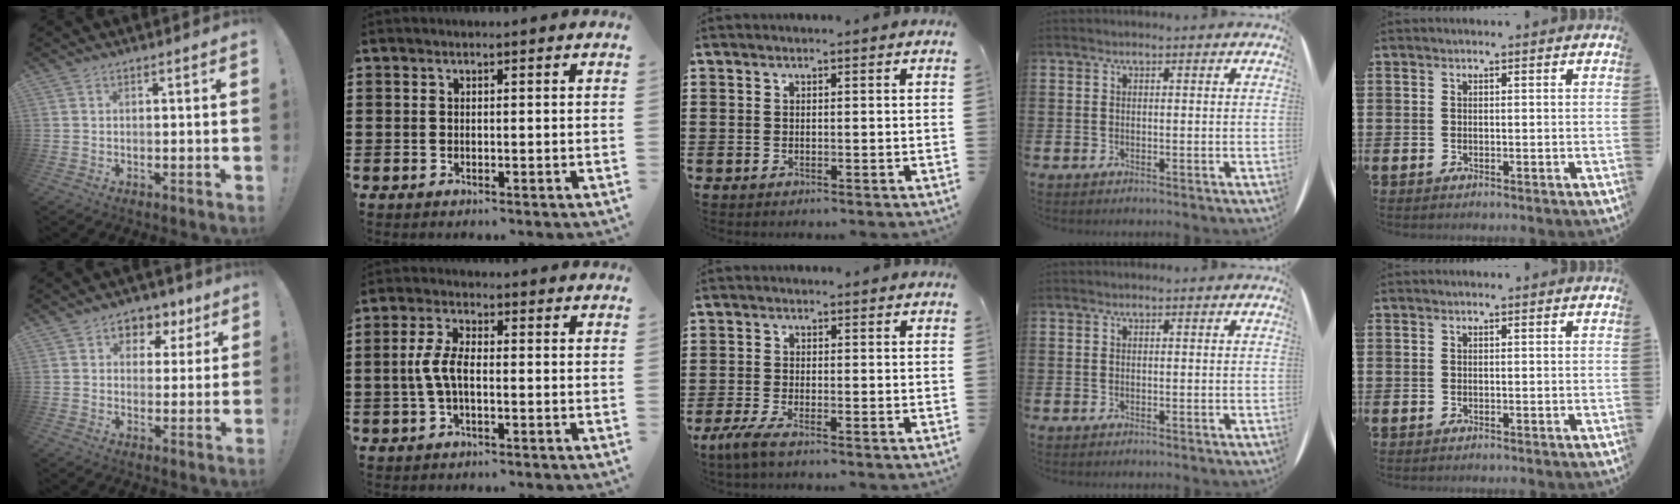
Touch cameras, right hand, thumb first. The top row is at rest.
{"thumb": {"total": 6.1, "force": [2.3, 5.3, 1.8], "torque": [-0.010, -0.014, 0.043]}, "index": {"total": 4.7, "force": [-0.6, 1.8, 4.3], "torque": [-0.106, -0.004, -0.020]}, "middle": {"total": 2.8, "force": [-2.0, 0.5, 1.9], "torque": [-0.047, -0.003, -0.041]}}